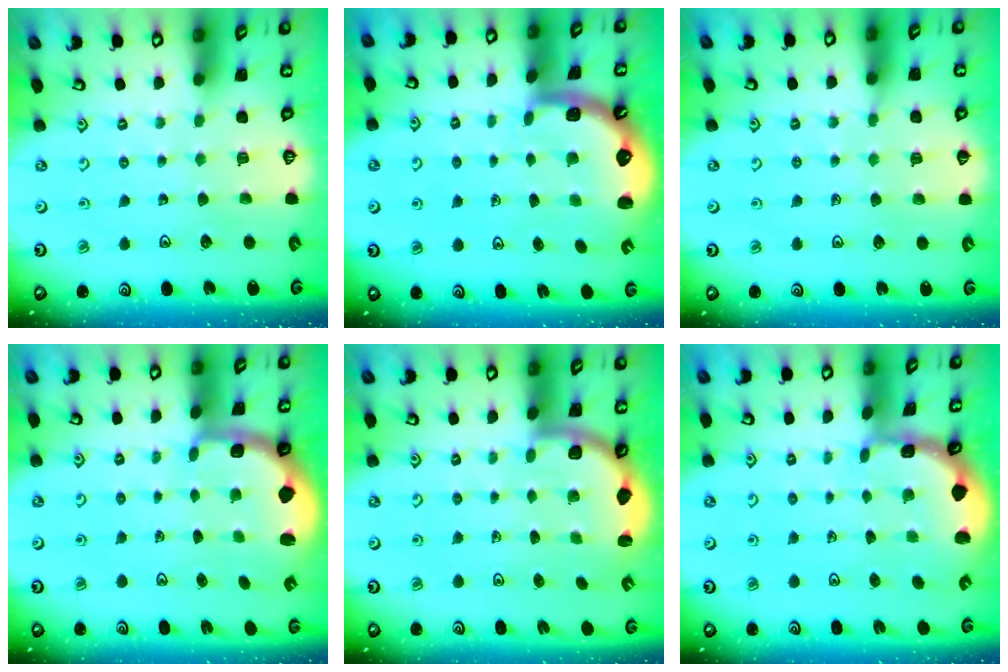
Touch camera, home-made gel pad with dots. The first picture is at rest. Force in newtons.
{"total": 1.9, "press": 1.8, "slide": 0.6}
{"total": 3.1, "press": 3.0, "slide": 0.4}
{"total": 1.6, "press": 1.2, "slide": 1.1}
{"total": 2.6, "press": 2.5, "slide": 0.6}
{"total": 1.4, "press": 1.4, "slide": 0.1}